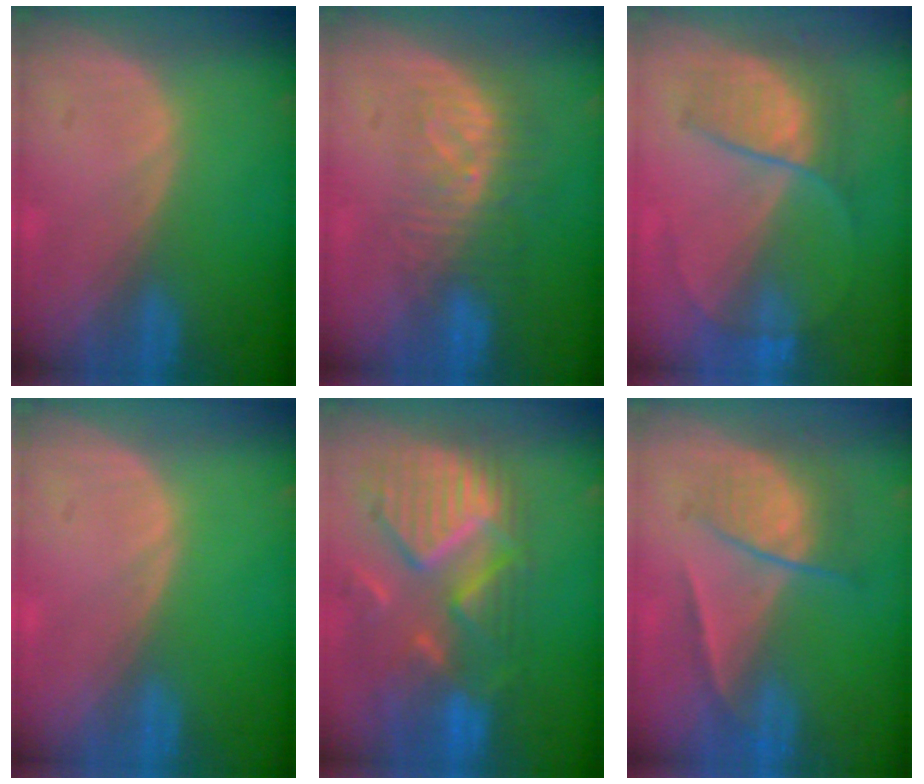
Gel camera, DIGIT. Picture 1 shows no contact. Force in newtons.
{"total": 8.3, "press": 7.3, "slide": 3.9}
{"total": 6.3, "press": 6.2, "slide": 0.8}
{"total": 0.0}
{"total": 11.9, "press": 10.6, "slide": 5.4}
{"total": 6.7, "press": 5.8, "slide": 3.5}